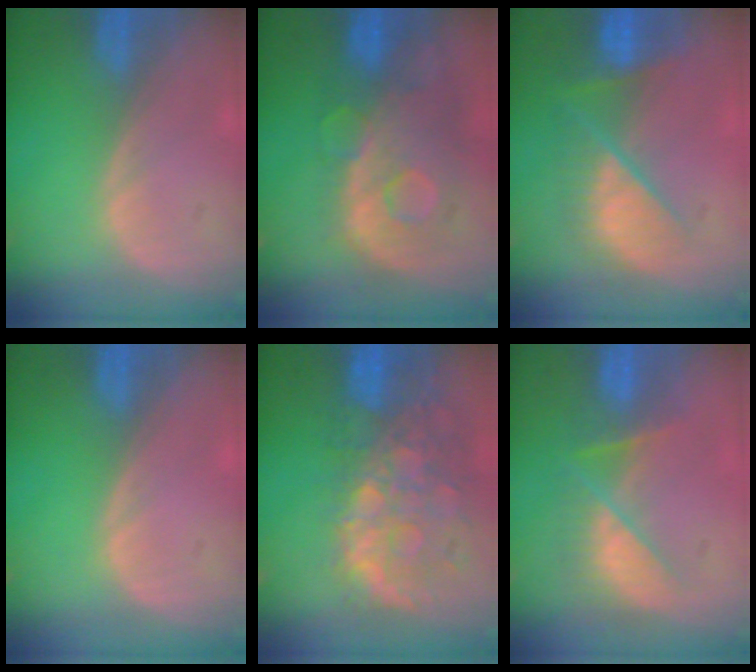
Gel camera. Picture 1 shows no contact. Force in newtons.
{"total": 11.3, "press": 9.8, "slide": 5.6}
{"total": 8.8, "press": 8.0, "slide": 3.8}
{"total": 0.0}
{"total": 12.6, "press": 10.4, "slide": 7.1}
{"total": 8.2, "press": 7.1, "slide": 4.1}